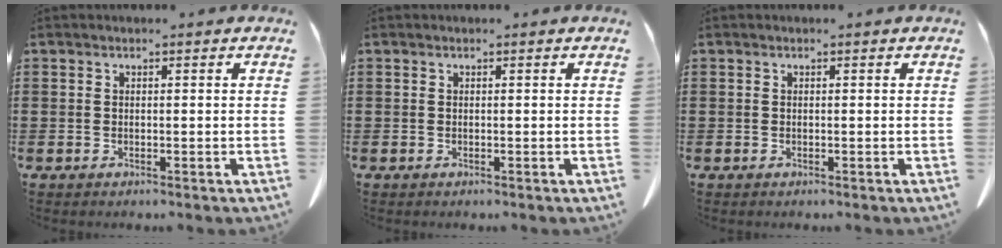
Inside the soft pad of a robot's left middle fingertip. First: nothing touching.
{"total": 0.0}
{"total": 0.0}